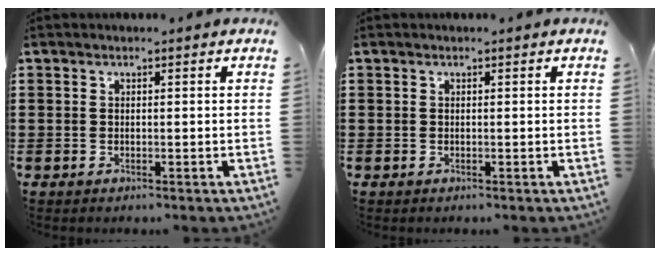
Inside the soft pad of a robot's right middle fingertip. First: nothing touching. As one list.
[{"total": 0.0}]